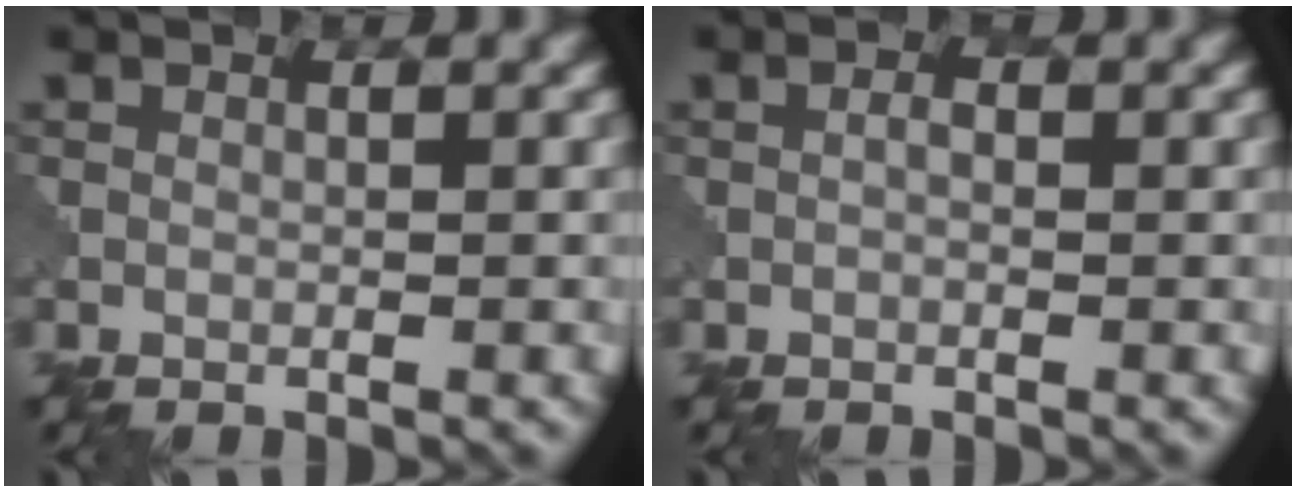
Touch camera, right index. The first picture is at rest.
{"total": 0.9, "force": [-0.1, 0.5, 0.7], "torque": [-0.016, 0.001, -0.002]}